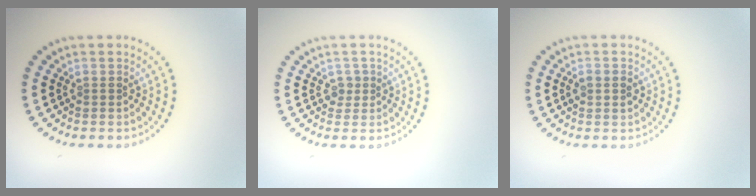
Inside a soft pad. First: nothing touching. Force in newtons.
{"total": 1.1, "press": 0.9, "slide": 0.6}
{"total": 1.3, "press": 1.3, "slide": 0.2}